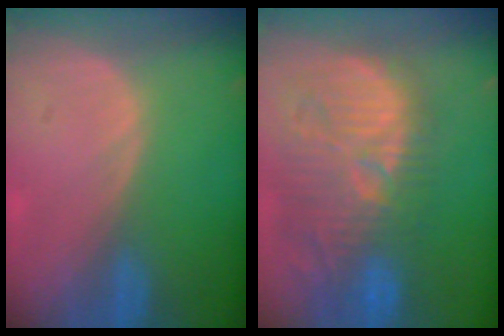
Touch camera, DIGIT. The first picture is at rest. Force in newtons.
{"total": 13.0, "press": 12.3, "slide": 4.3}